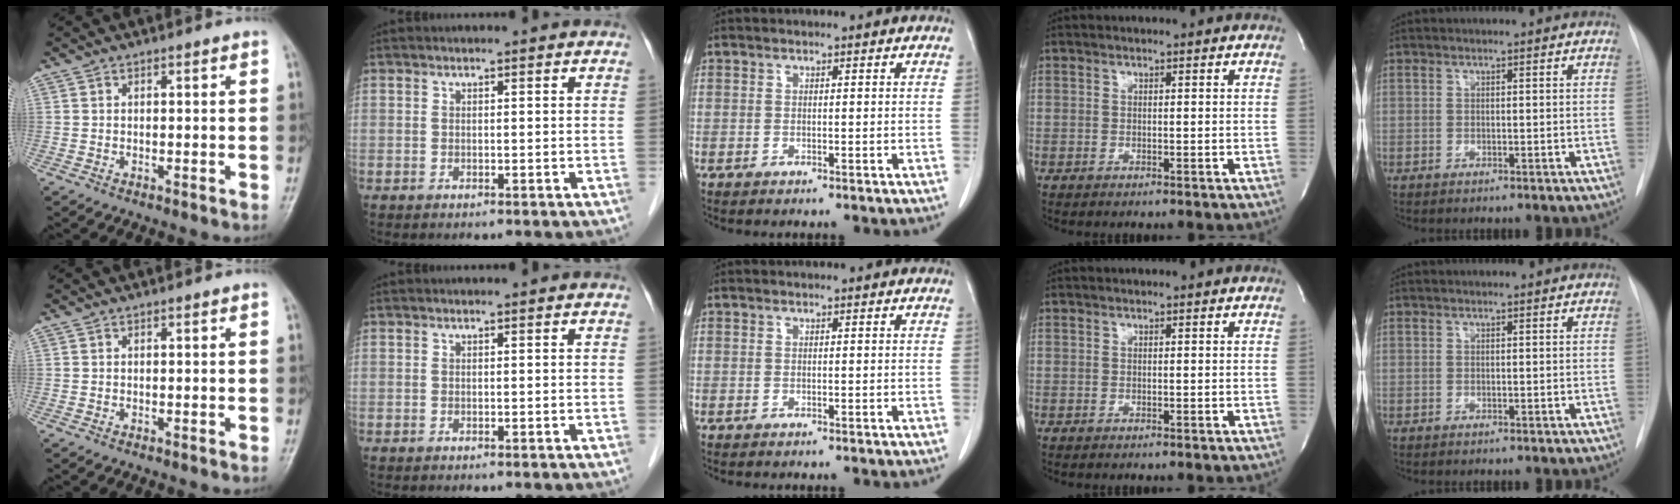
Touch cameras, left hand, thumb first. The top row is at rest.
{}